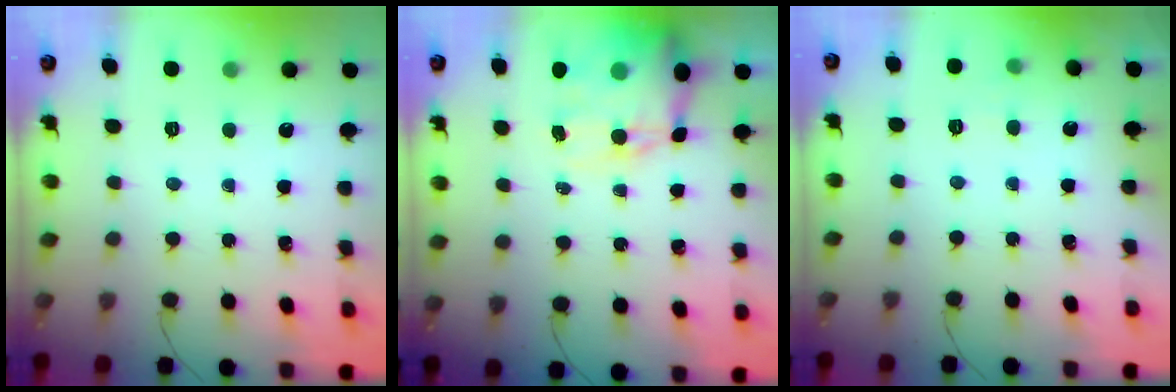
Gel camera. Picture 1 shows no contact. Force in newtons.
{"total": 15.0, "press": 14.6, "slide": 3.4}
{"total": 2.6, "press": 2.1, "slide": 1.5}